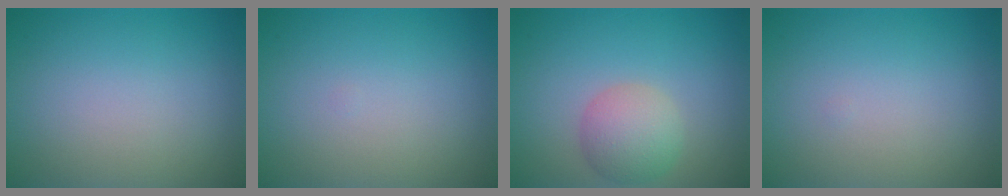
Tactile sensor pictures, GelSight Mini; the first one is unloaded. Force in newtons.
{"total": 0.0}
{"total": 3.6, "press": 3.6, "slide": 0.2}
{"total": 0.0}